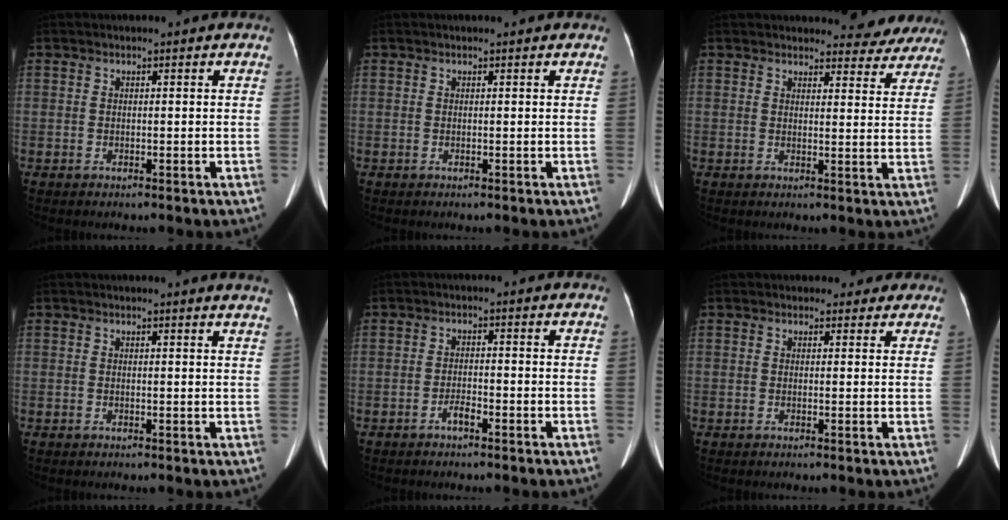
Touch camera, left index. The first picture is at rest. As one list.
[{"total": 0.0}, {"total": 8.9, "force": [8.4, 2.7, 0.7], "torque": [0.024, -0.017, 0.074]}, {"total": 3.7, "force": [3.4, -0.5, 1.1], "torque": [-0.013, -0.010, 0.020]}, {"total": 1.8, "force": [-1.4, 0.3, 1.1], "torque": [-0.021, -0.001, -0.022]}, {"total": 3.4, "force": [2.8, 1.9, 0.2], "torque": [0.011, 0.000, 0.022]}]